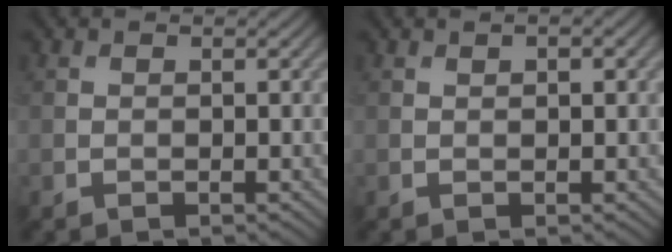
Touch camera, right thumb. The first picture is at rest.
{"total": 1.2, "force": [0.5, 0.3, 1.0], "torque": [-0.017, 0.001, 0.007]}